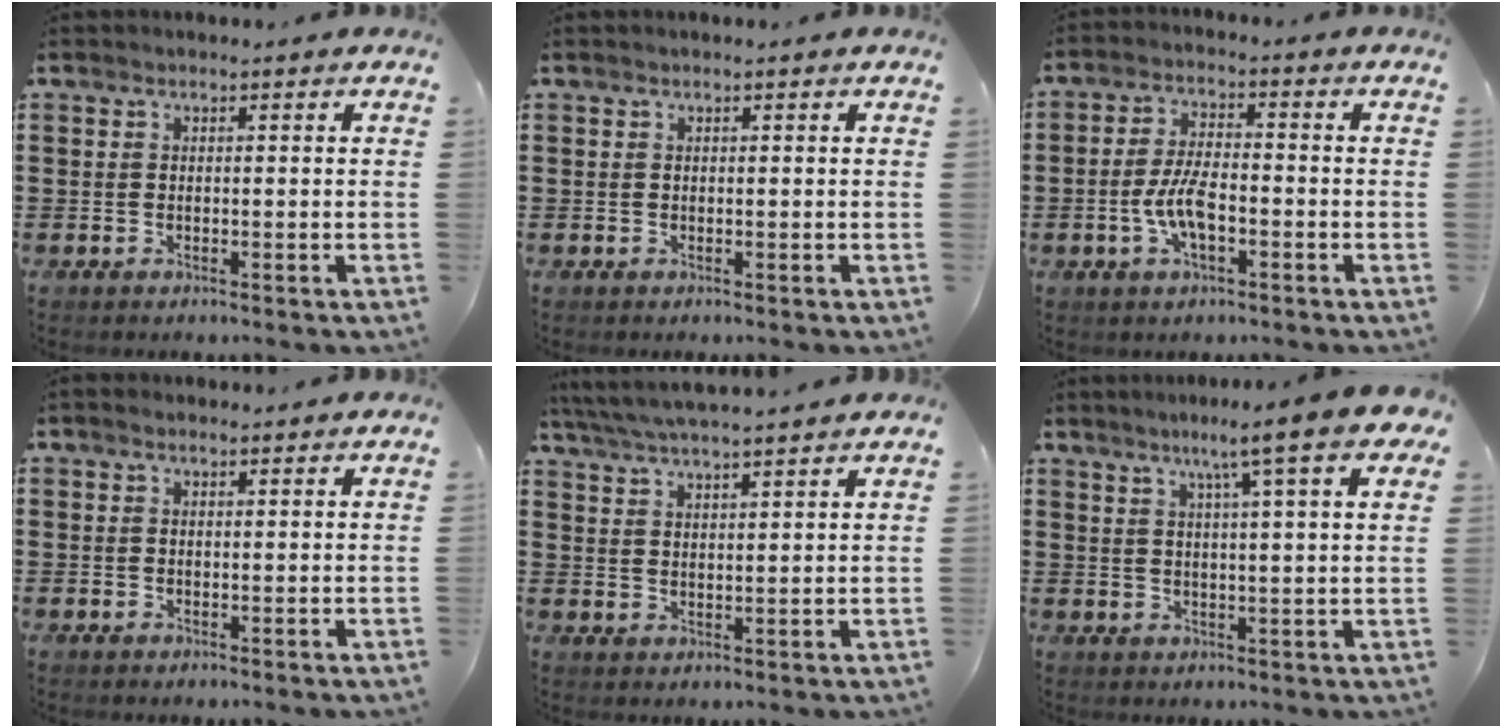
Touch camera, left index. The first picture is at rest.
{"total": 0.0}
{"total": 6.5, "force": [-2.1, 2.5, 5.6], "torque": [-0.131, -0.002, -0.047]}
{"total": 0.7, "force": [0.5, 0.4, 0.2], "torque": [-0.005, 0.004, 0.010]}
{"total": 4.4, "force": [4.2, -0.4, 1.3], "torque": [-0.039, -0.019, 0.074]}
{"total": 8.9, "force": [5.6, 0.1, 6.9], "torque": [-0.131, -0.010, 0.089]}